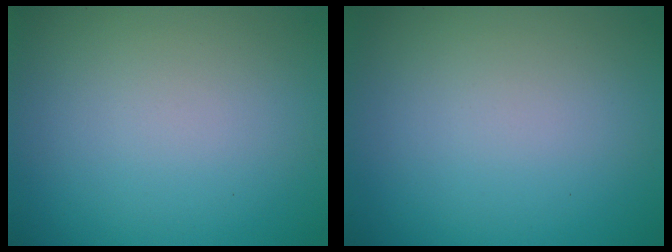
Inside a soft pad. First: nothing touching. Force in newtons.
{"total": 0.0}